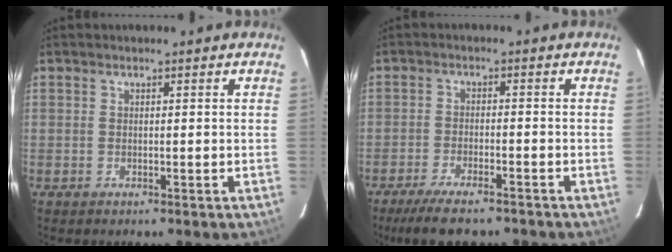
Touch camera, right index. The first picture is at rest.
{"total": 9.8, "force": [-8.1, 2.3, 5.0], "torque": [-0.114, -0.021, -0.134]}